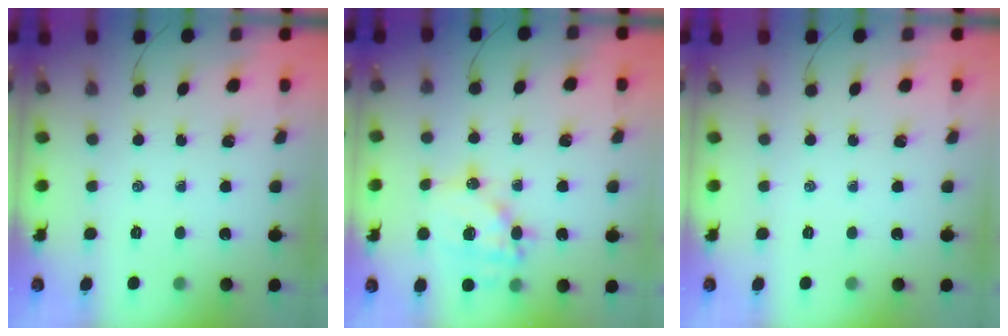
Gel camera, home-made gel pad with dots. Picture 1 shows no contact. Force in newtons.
{"total": 15.9, "press": 15.5, "slide": 3.4}
{"total": 0.0}